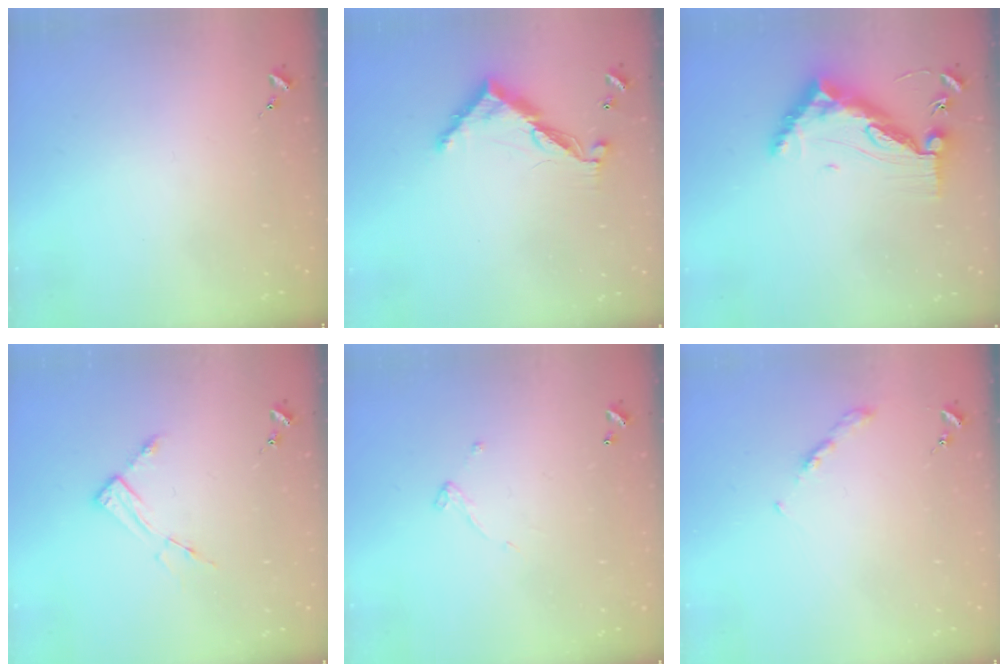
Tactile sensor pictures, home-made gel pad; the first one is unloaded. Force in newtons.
{"total": 9.9, "press": 9.9, "slide": 0.2}
{"total": 13.4, "press": 13.3, "slide": 1.4}
{"total": 6.2, "press": 6.2, "slide": 0.4}
{"total": 4.9, "press": 4.9, "slide": 0.1}
{"total": 3.5, "press": 3.5, "slide": 0.4}